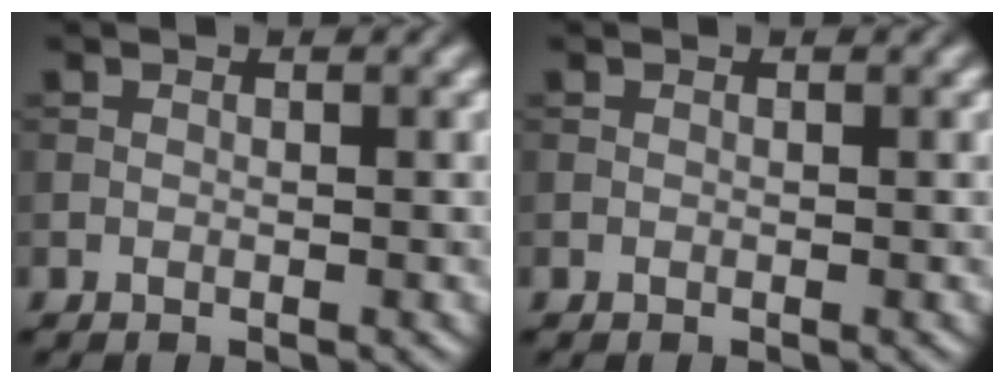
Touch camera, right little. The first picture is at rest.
{"total": 0.0}